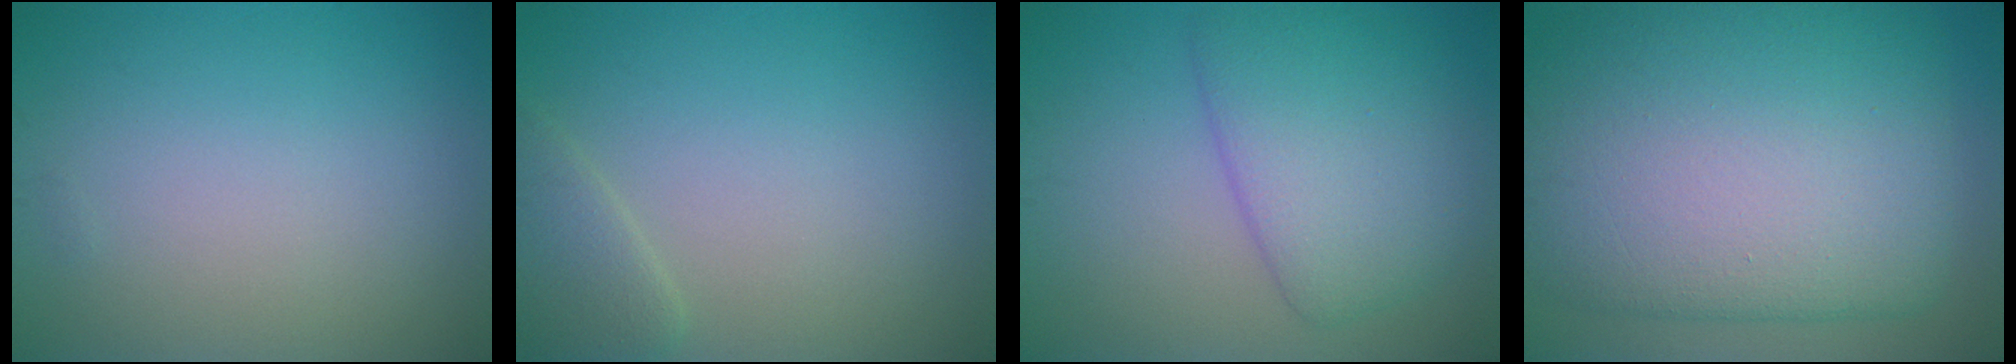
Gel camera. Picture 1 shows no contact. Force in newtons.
{"total": 2.2, "press": 2.2, "slide": 0.2}
{"total": 5.9, "press": 5.9, "slide": 0.3}
{"total": 15.5, "press": 15.5, "slide": 0.3}